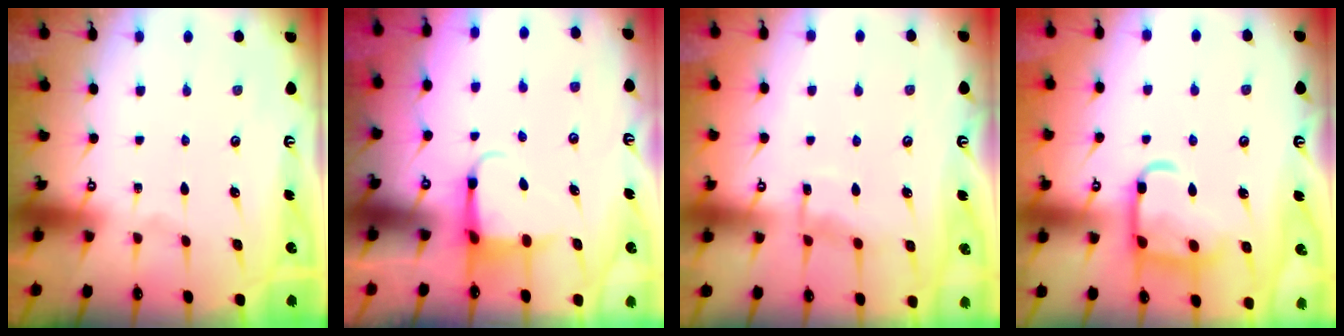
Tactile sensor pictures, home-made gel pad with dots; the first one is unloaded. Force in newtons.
{"total": 3.9, "press": 3.9, "slide": 0.4}
{"total": 7.0, "press": 7.0, "slide": 0.7}
{"total": 13.8, "press": 13.7, "slide": 1.2}